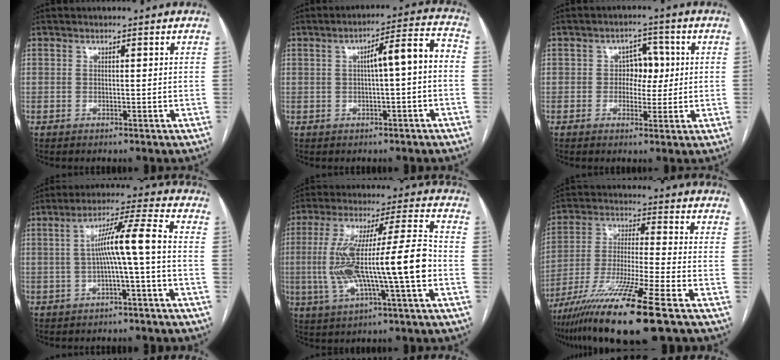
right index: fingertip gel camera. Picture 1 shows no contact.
{"total": 7.4, "force": [-0.1, 0.9, 7.4], "torque": [-0.106, 0.031, -0.003]}
{"total": 4.6, "force": [0.3, 3.2, 3.3], "torque": [-0.042, 0.015, 0.005]}
{"total": 7.9, "force": [-0.8, -0.8, 7.9], "torque": [-0.136, 0.025, -0.011]}
{"total": 16.7, "force": [-2.4, 1.1, 16.4], "torque": [-0.310, 0.018, -0.040]}
{"total": 16.7, "force": [-10.6, -0.6, 12.9], "torque": [-0.251, -0.048, -0.191]}